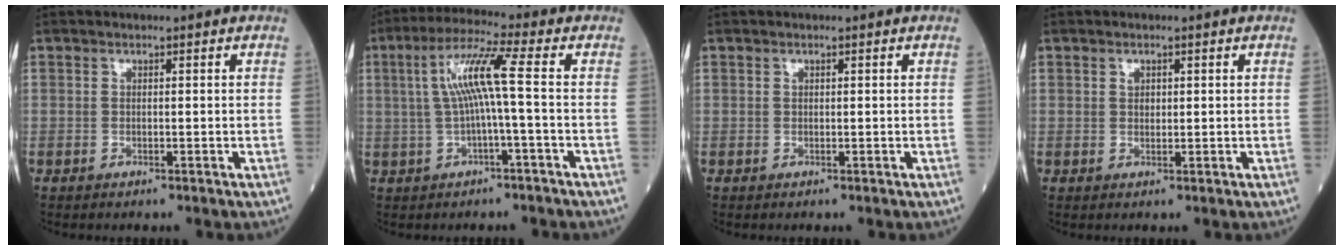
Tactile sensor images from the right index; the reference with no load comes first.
{"total": 7.9, "force": [0.3, -0.6, 7.8], "torque": [-0.152, 0.023, 0.007]}
{"total": 0.0}
{"total": 1.1, "force": [0.5, 0.7, 0.7], "torque": [-0.010, -0.003, 0.009]}